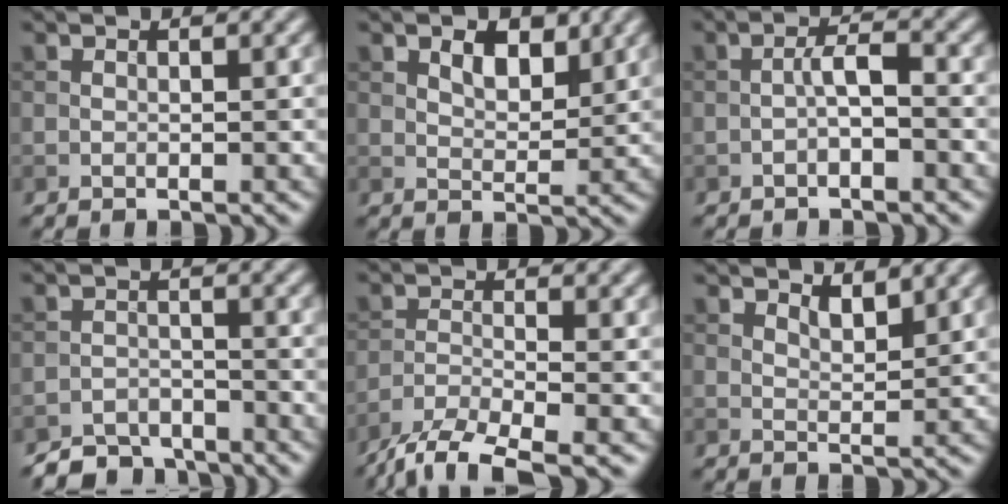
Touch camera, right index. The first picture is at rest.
{"total": 2.8, "force": [1.6, 1.5, 1.8], "torque": [-0.035, 0.001, 0.024]}
{"total": 2.0, "force": [-0.8, 0.4, 1.8], "torque": [-0.034, 0.011, -0.019]}
{"total": 3.9, "force": [-3.6, 1.3, 0.5], "torque": [0.000, 0.001, -0.071]}
{"total": 5.5, "force": [-4.4, 1.1, 3.2], "torque": [-0.061, -0.011, -0.089]}
{"total": 1.8, "force": [1.5, 0.5, 1.0], "torque": [-0.020, -0.003, 0.028]}